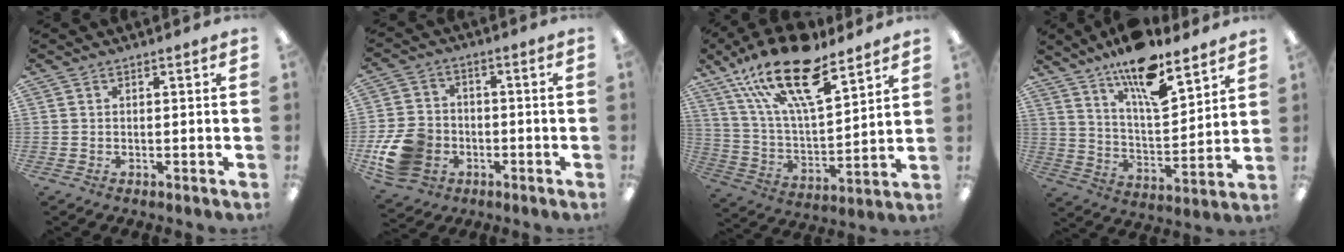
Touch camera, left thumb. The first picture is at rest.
{"total": 12.3, "force": [-4.3, 9.5, 6.5], "torque": [-0.141, 0.028, -0.075]}
{"total": 23.0, "force": [14.8, 8.6, 15.4], "torque": [-0.280, -0.076, 0.257]}
{"total": 15.3, "force": [11.6, 4.6, 8.9], "torque": [-0.146, -0.071, 0.196]}